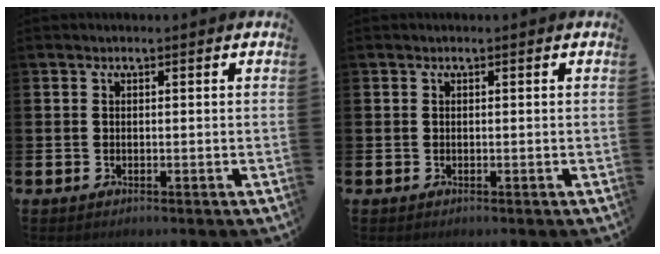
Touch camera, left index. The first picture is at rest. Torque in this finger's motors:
{"motor_torque": [0.00, 0.00, 0.00, -0.01]}